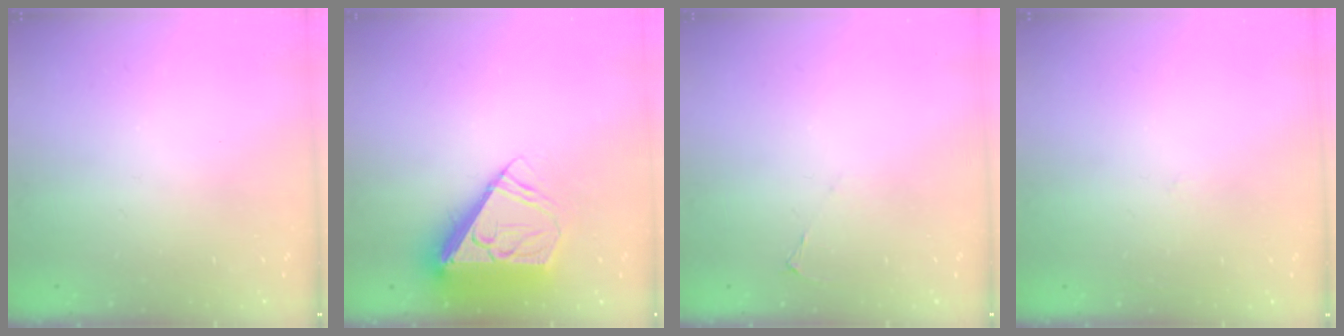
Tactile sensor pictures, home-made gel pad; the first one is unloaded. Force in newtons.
{"total": 10.3, "press": 10.2, "slide": 1.6}
{"total": 1.7, "press": 1.7, "slide": 0.3}
{"total": 2.5, "press": 2.5, "slide": 0.3}